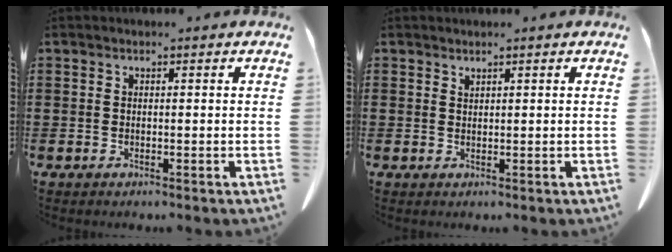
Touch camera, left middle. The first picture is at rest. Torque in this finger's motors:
{"motor_torque": [-0.96, 1.18, -0.47, -0.21]}